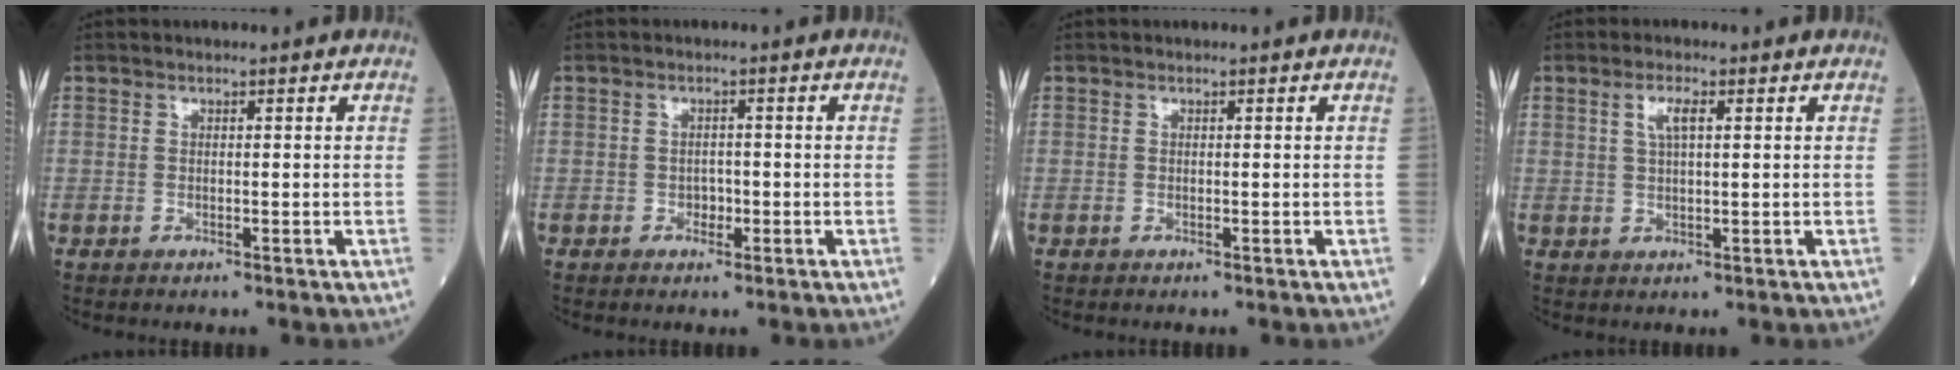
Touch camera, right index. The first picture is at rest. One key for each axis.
{"total": 1.5, "fx": -0.6, "fy": 1.1, "fz": 0.8, "tx": -0.009, "ty": 0.005, "tz": -0.007}
{"total": 0.0}
{"total": 3.0, "fx": 1.1, "fy": 0.7, "fz": 2.7, "tx": -0.056, "ty": 0.005, "tz": 0.022}